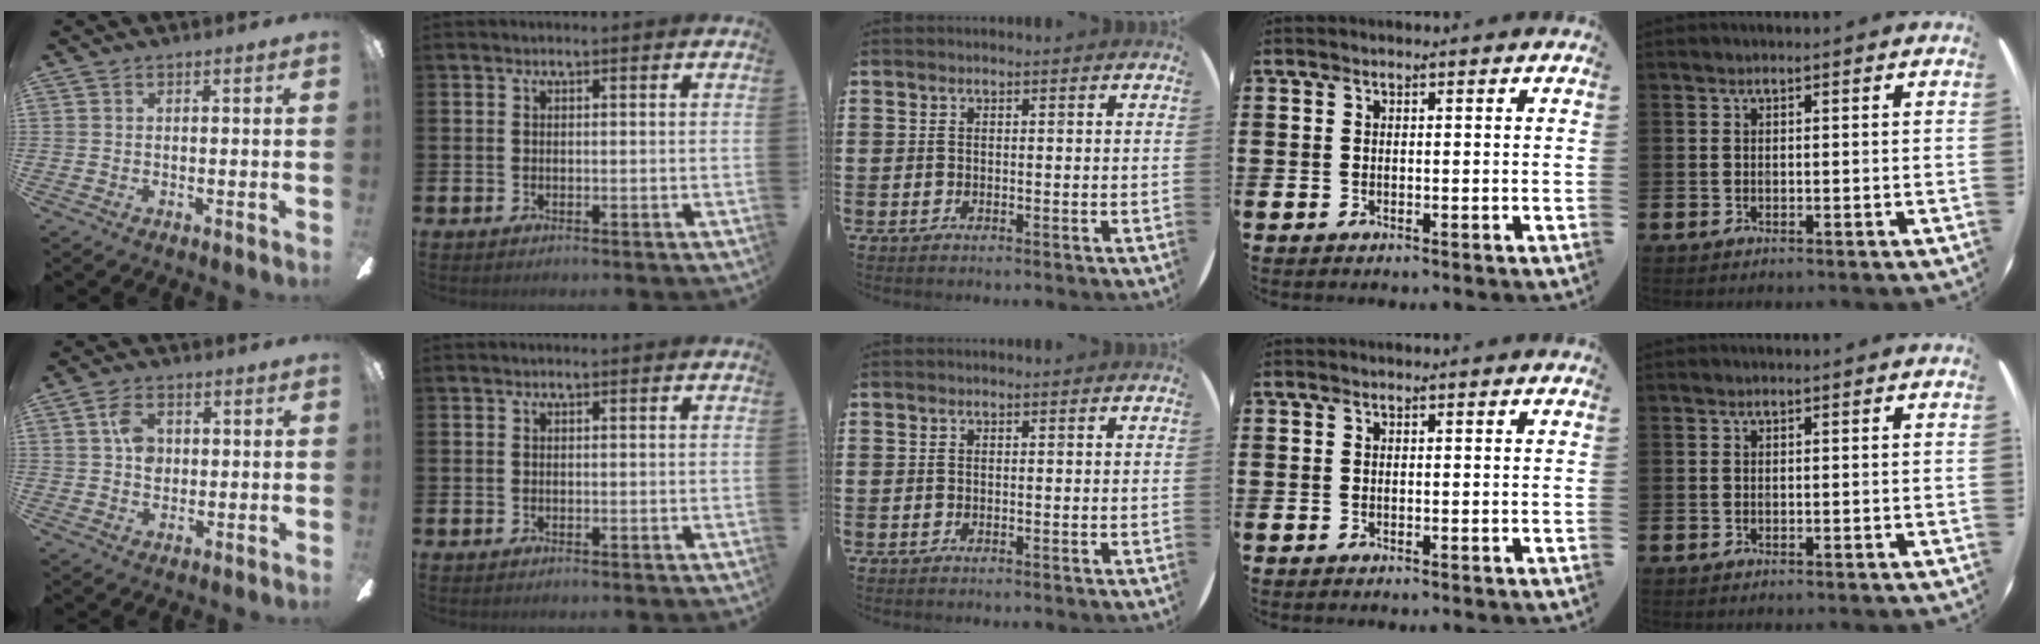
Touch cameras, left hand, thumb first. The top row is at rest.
{"thumb": {"total": 6.3, "force": [1.4, 4.6, 4.1], "torque": [-0.061, 0.004, 0.023]}}